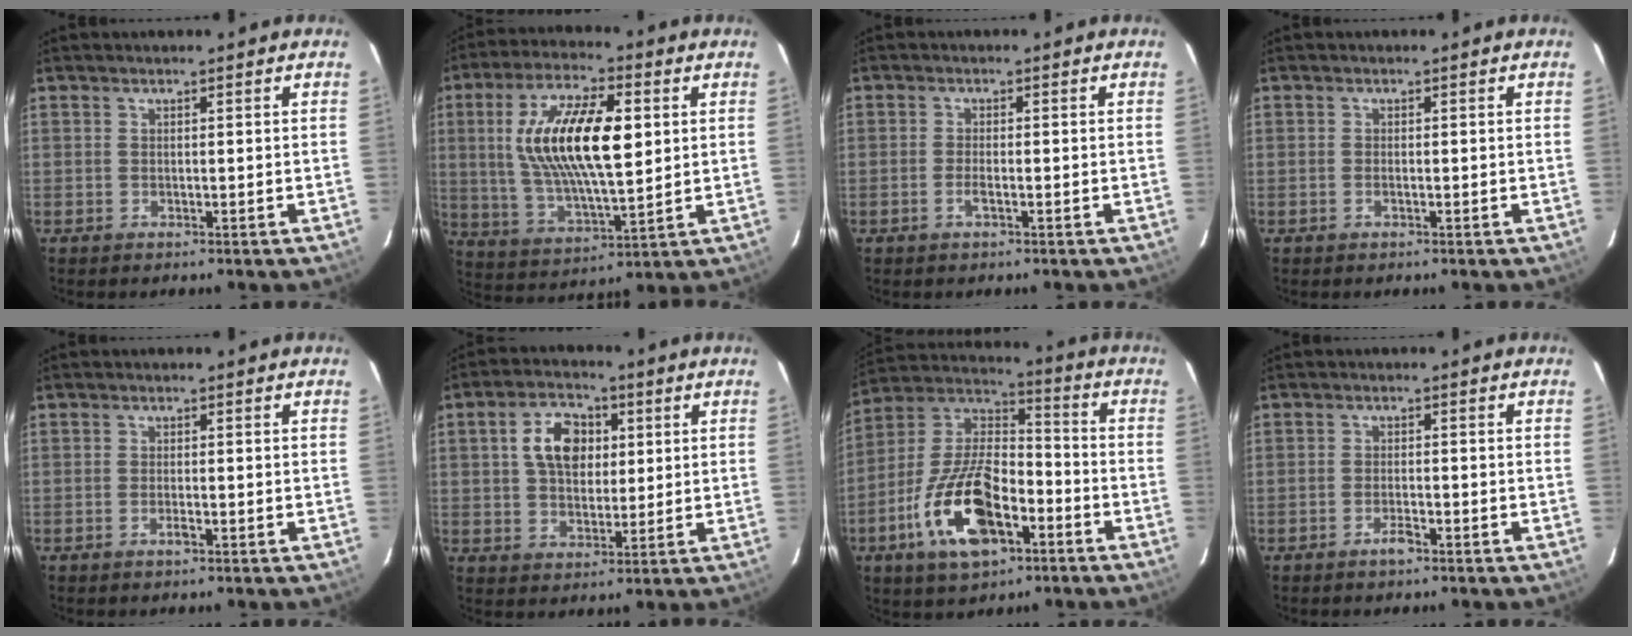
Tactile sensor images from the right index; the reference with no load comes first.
{"total": 18.6, "force": [3.6, 6.8, 16.9], "torque": [-0.323, 0.008, 0.073]}
{"total": 1.9, "force": [-0.9, 0.5, 1.6], "torque": [-0.036, 0.000, -0.018]}
{"total": 0.7, "force": [-0.3, 0.3, 0.6], "torque": [-0.013, 0.000, -0.007]}
{"total": 1.5, "force": [-0.8, 0.5, 1.1], "torque": [-0.024, 0.000, -0.015]}
{"total": 9.4, "force": [2.4, 6.4, 6.5], "torque": [-0.119, 0.026, 0.045]}
{"total": 19.4, "force": [-8.2, 9.5, 14.8], "torque": [-0.303, -0.001, -0.147]}
{"total": 2.4, "force": [-1.7, 0.8, 1.5], "torque": [-0.035, 0.001, -0.033]}